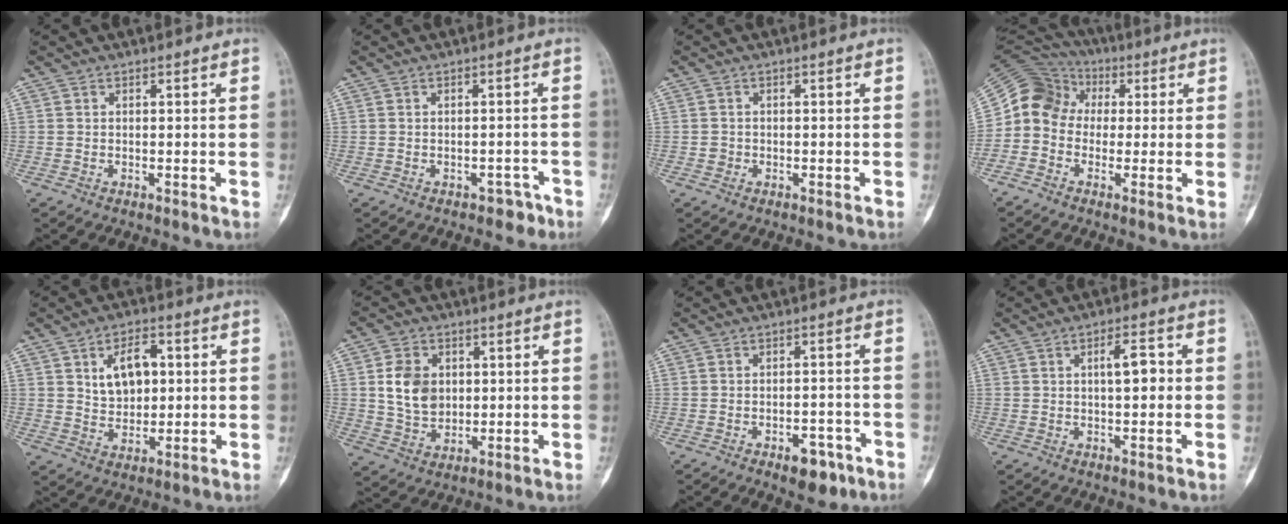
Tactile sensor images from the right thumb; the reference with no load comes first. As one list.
[{"total": 2.7, "force": [-1.9, 1.7, 0.8], "torque": [0.002, 0.021, -0.019]}, {"total": 0.9, "force": [-0.2, 0.9, 0.0], "torque": [0.007, 0.006, -0.007]}, {"total": 10.9, "force": [0.2, 9.7, 4.8], "torque": [-0.070, 0.044, -0.011]}, {"total": 8.7, "force": [2.2, 5.5, 6.3], "torque": [-0.073, -0.004, 0.039]}, {"total": 9.8, "force": [1.7, 7.5, 6.1], "torque": [-0.085, -0.010, 0.036]}, {"total": 9.2, "force": [-5.2, 4.1, 6.3], "torque": [-0.072, 0.028, -0.071]}, {"total": 5.2, "force": [0.4, 2.1, 4.8], "torque": [-0.066, 0.006, 0.001]}]